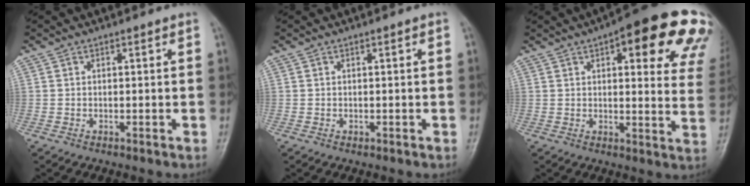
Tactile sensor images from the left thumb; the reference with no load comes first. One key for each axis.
{"total": 0.0}
{"total": 22.2, "fx": 11.4, "fy": 7.2, "fz": 17.6, "tx": -0.184, "ty": -0.020, "tz": 0.124}